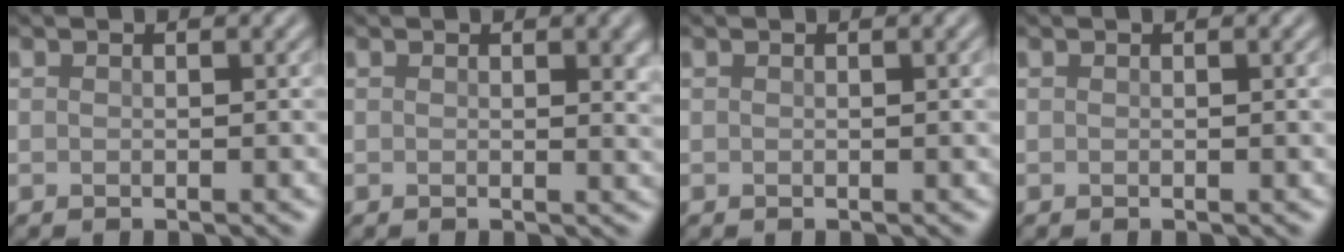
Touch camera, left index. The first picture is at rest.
{"total": 2.3, "force": [0.7, 0.7, 2.1], "torque": [-0.017, -0.002, 0.009]}
{"total": 0.8, "force": [0.2, 0.2, 0.7], "torque": [-0.007, 0.004, 0.001]}
{"total": 0.7, "force": [0.1, 0.2, 0.7], "torque": [-0.005, 0.003, 0.000]}